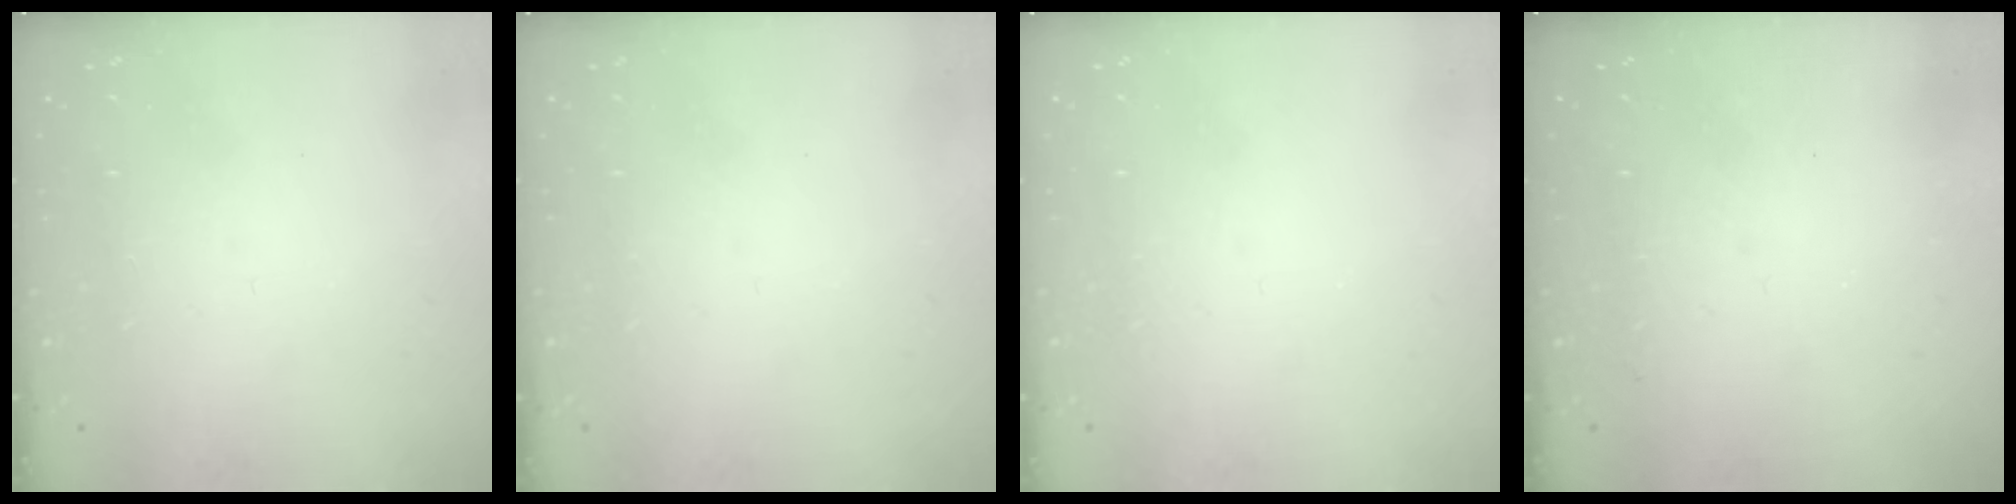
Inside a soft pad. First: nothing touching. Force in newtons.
{"total": 0.0}
{"total": 0.0}
{"total": 1.3, "press": 1.3, "slide": 0.3}